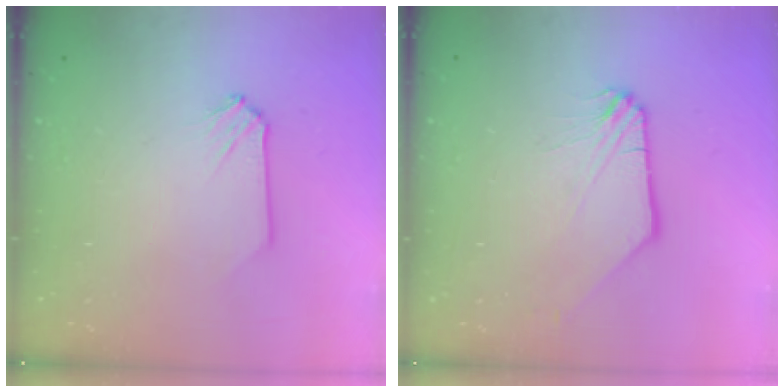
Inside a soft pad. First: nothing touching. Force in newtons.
{"total": 0.0}